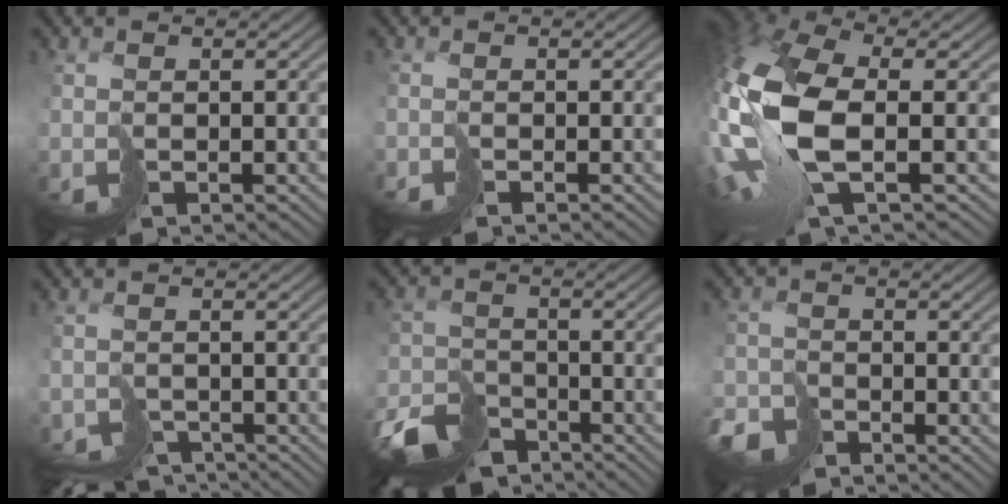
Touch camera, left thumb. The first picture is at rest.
{"total": 1.3, "force": [-1.1, -0.6, -0.2], "torque": [0.010, 0.003, -0.026]}
{"total": 14.5, "force": [-1.1, 6.0, 13.1], "torque": [-0.322, -0.009, -0.023]}
{"total": 4.7, "force": [-4.4, 1.5, 0.8], "torque": [0.001, -0.016, -0.073]}
{"total": 9.8, "force": [-8.2, 3.9, 3.8], "torque": [-0.077, -0.012, -0.153]}
{"total": 4.7, "force": [-4.1, 1.8, 1.4], "torque": [-0.023, 0.000, -0.093]}